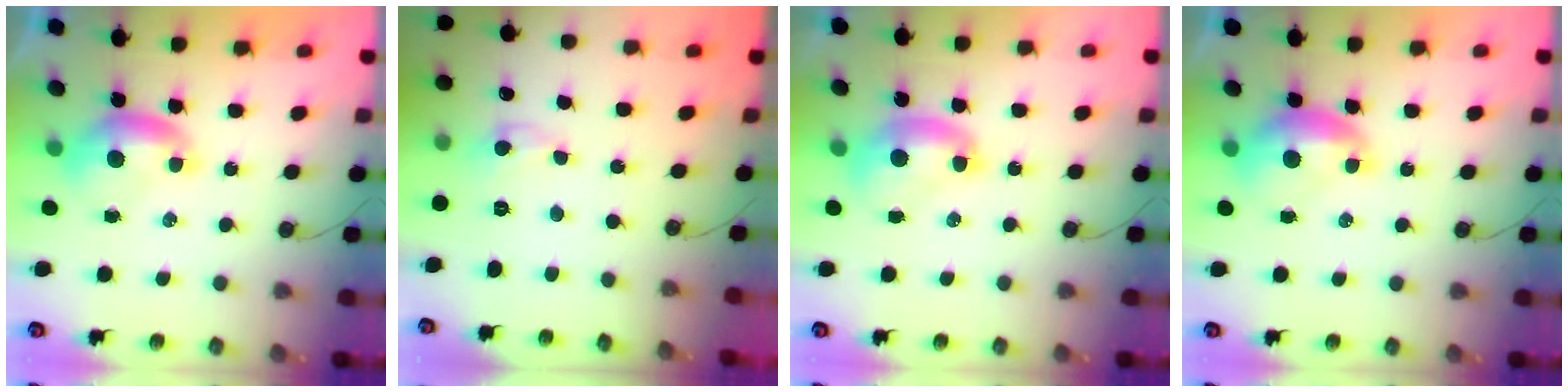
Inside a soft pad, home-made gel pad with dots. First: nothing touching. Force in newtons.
{"total": 0.0}
{"total": 2.3, "press": 2.3, "slide": 0.2}
{"total": 1.5, "press": 1.4, "slide": 0.3}